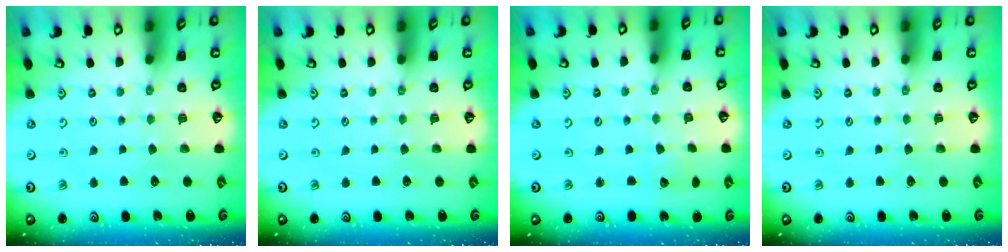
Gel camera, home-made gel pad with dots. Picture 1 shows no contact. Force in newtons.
{"total": 0.0}
{"total": 1.8, "press": 1.8, "slide": 0.1}
{"total": 0.0}